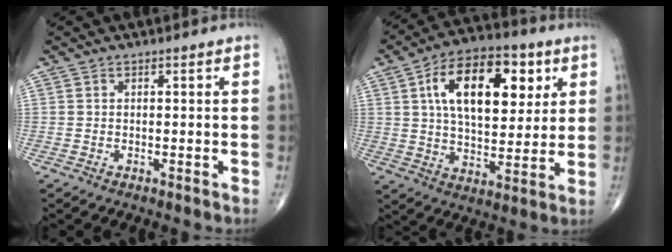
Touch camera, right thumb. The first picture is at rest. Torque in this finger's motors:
{"motor_torque": [-0.12, 1.31, 1.04, 0.78, 0.15]}